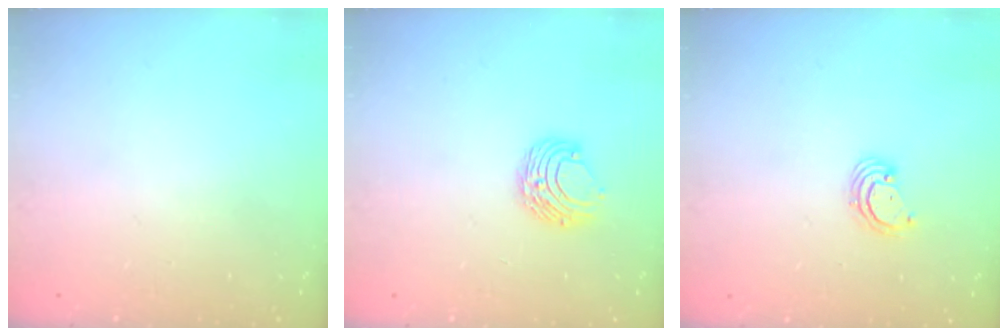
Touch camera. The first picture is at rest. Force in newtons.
{"total": 7.7, "press": 7.7, "slide": 0.3}
{"total": 3.3, "press": 3.3, "slide": 0.2}